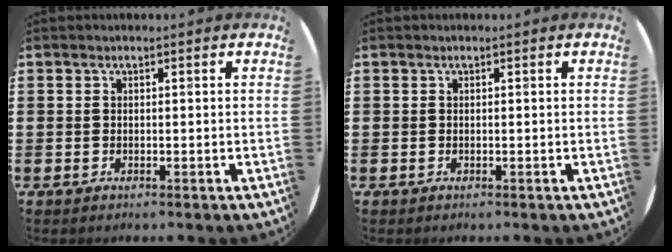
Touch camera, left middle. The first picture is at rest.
{"total": 0.0}